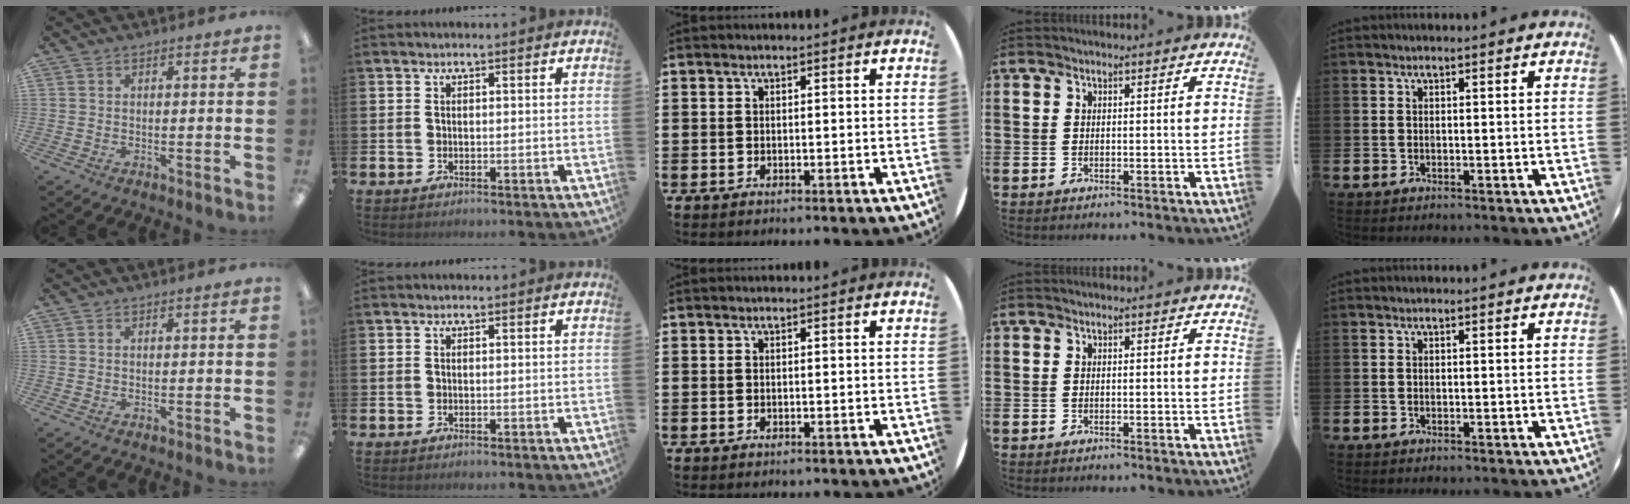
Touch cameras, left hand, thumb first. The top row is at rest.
{}